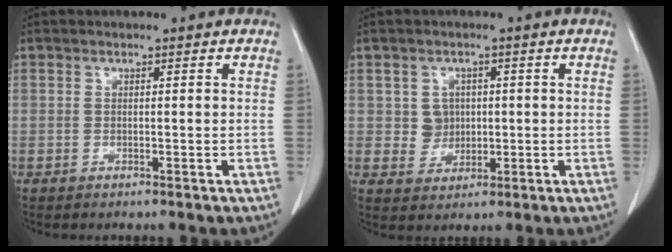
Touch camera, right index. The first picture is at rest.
{"total": 3.6, "force": [0.6, 3.4, 1.0], "torque": [-0.006, 0.008, 0.017]}